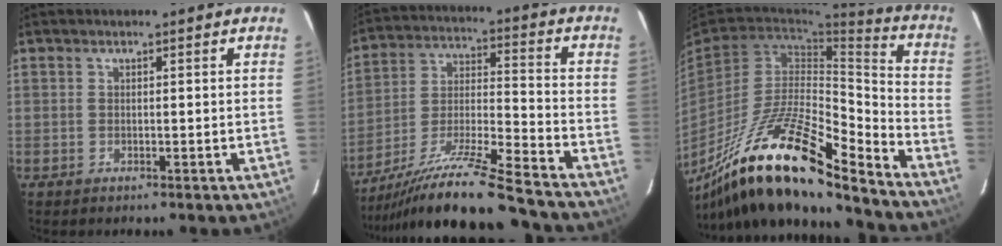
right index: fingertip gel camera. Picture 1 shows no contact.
{"total": 21.2, "force": [-17.8, 0.6, 11.4], "torque": [-0.196, -0.030, -0.296]}
{"total": 24.1, "force": [-17.0, 4.7, 16.3], "torque": [-0.290, -0.036, -0.299]}